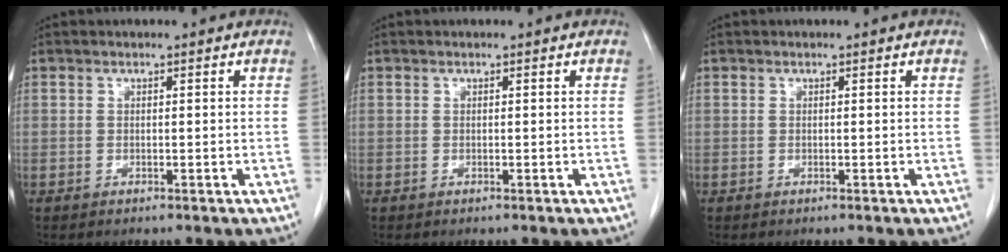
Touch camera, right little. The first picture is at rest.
{"total": 0.0}
{"total": 0.0}